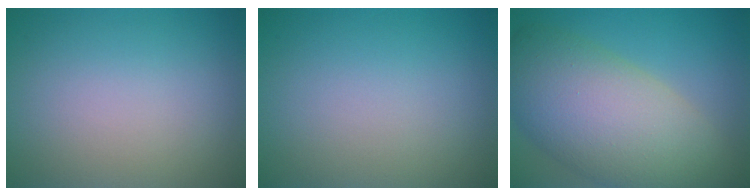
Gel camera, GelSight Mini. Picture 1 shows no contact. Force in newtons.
{"total": 0.0}
{"total": 11.7, "press": 11.7, "slide": 0.6}